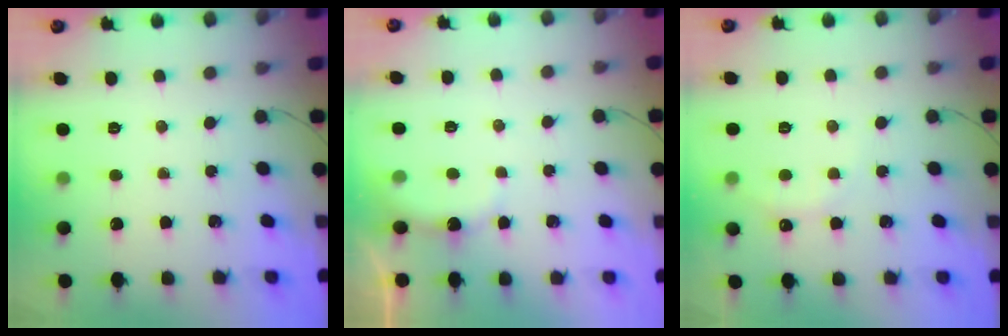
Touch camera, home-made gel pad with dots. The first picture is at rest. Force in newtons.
{"total": 5.2, "press": 5.1, "slide": 0.8}
{"total": 6.1, "press": 5.9, "slide": 1.3}